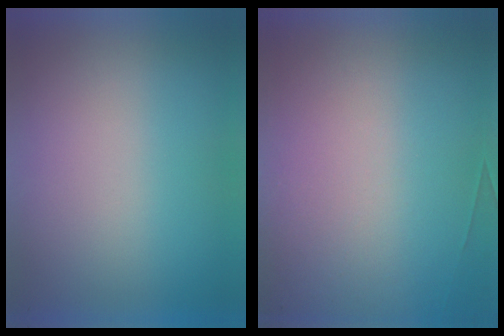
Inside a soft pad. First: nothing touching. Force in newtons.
{"total": 4.5}